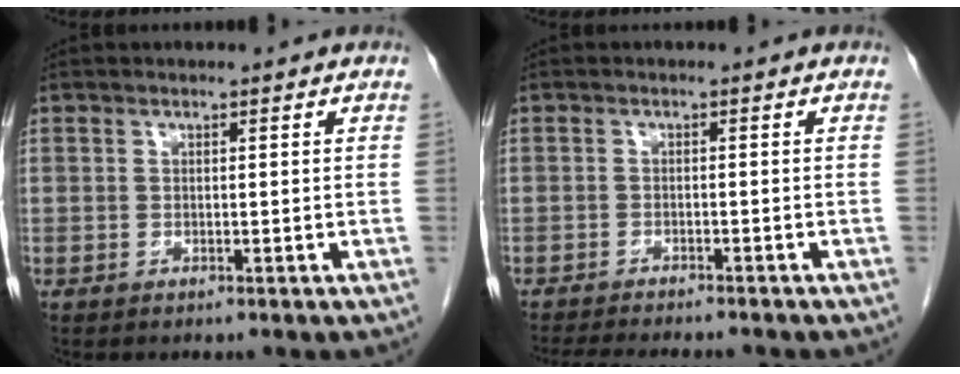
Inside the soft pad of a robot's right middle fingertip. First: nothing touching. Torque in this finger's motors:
{"motor_torque": [0.26, -0.26, 0.00, 0.01]}